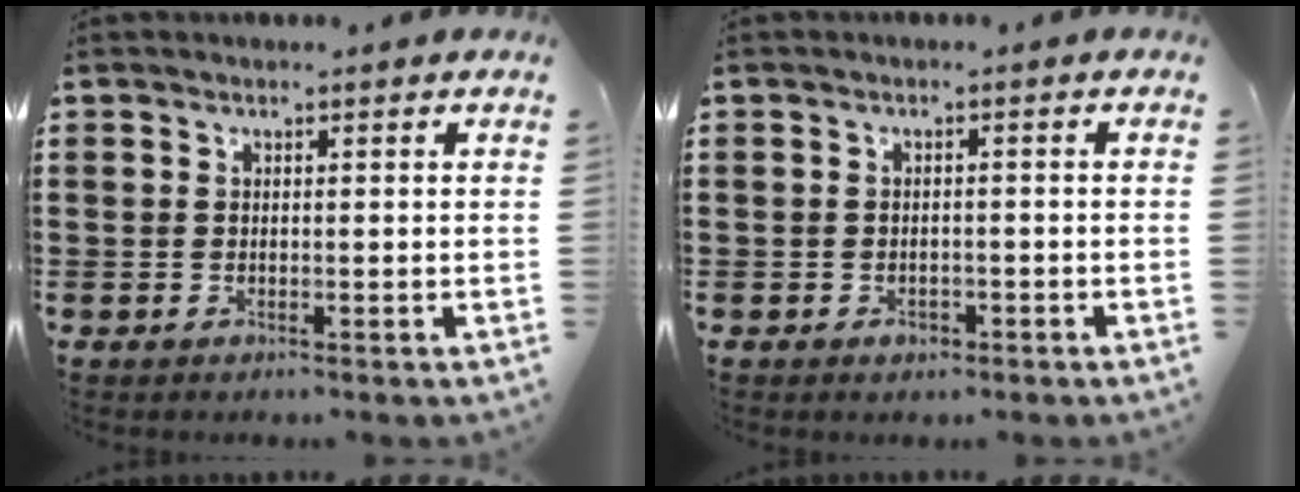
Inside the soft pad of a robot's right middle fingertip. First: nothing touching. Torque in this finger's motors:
{"motor_torque": [0.73, 0.29, 0.06, 0.04]}